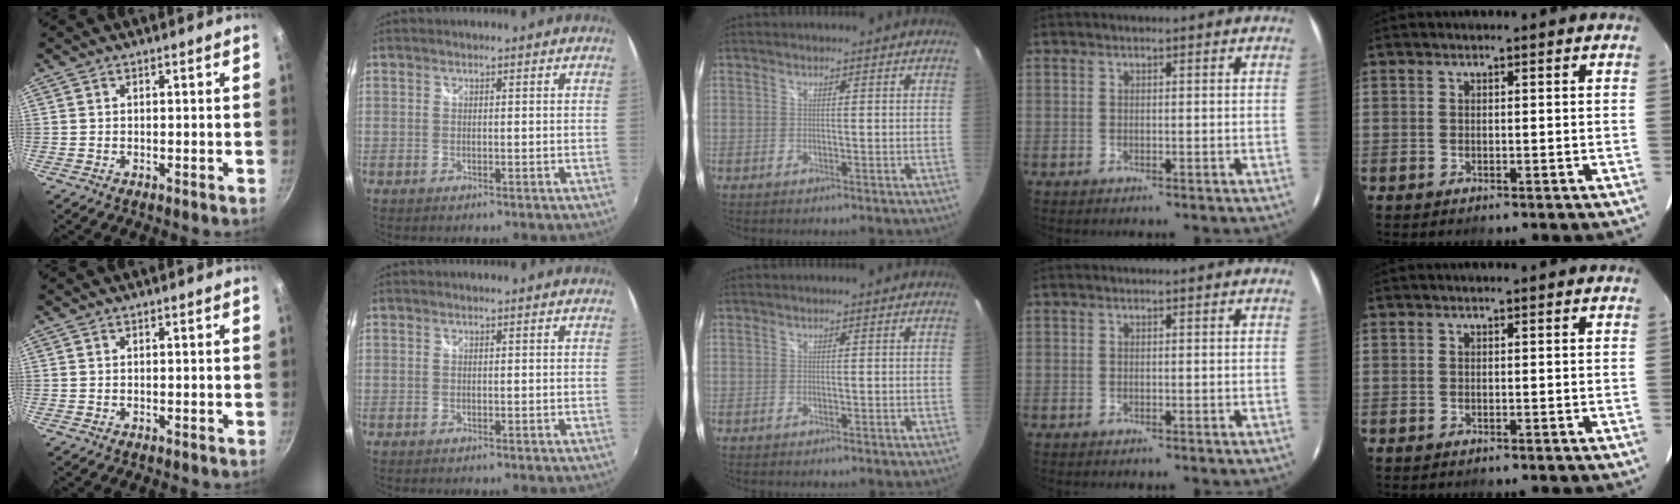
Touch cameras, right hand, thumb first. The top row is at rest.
{}